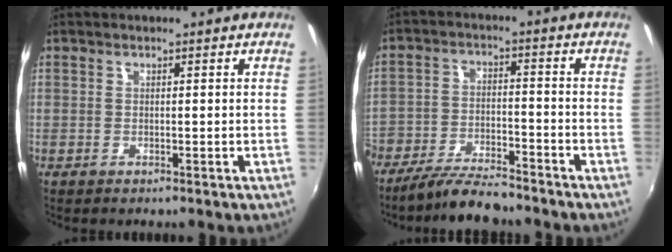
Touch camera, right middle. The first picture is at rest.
{"total": 9.9, "force": [-8.5, 2.4, 4.5], "torque": [-0.106, -0.010, -0.151]}